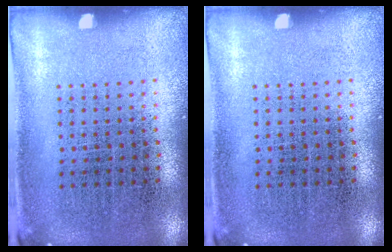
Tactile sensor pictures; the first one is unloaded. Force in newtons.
{"total": 0.0}